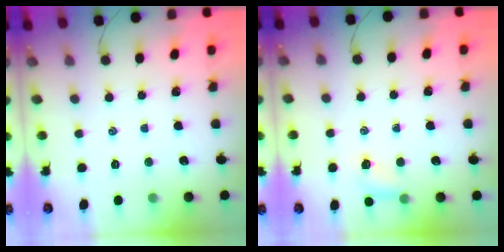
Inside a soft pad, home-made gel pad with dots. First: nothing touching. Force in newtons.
{"total": 5.2, "press": 5.0, "slide": 1.6}